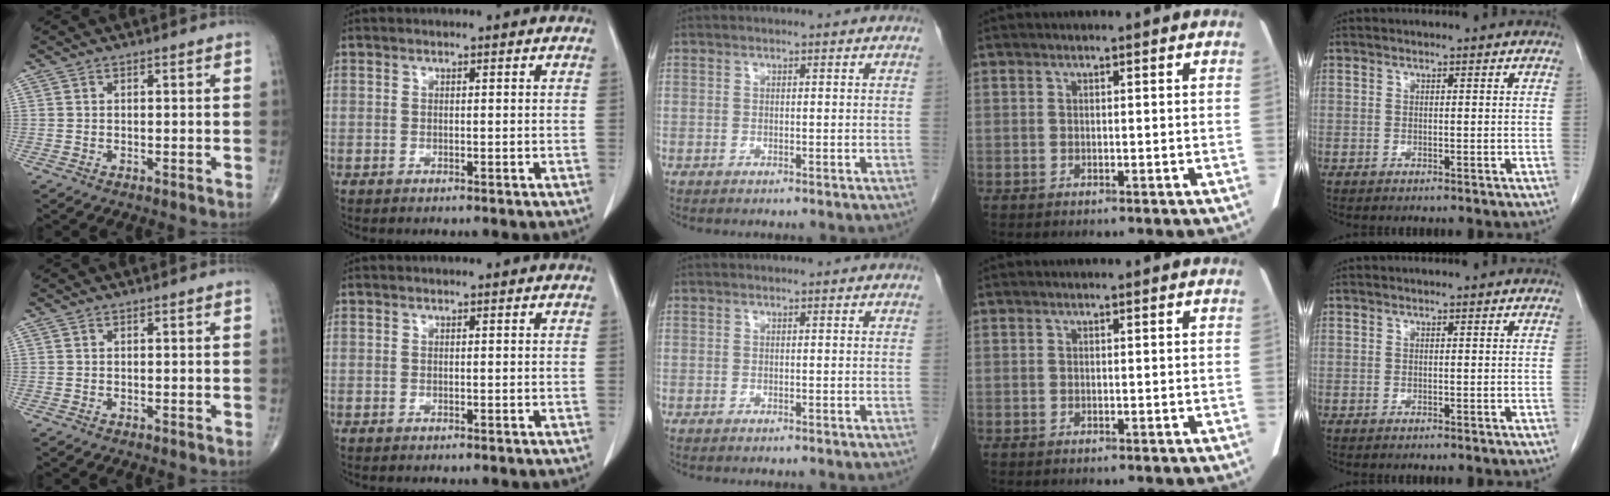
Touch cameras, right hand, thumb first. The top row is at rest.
{}